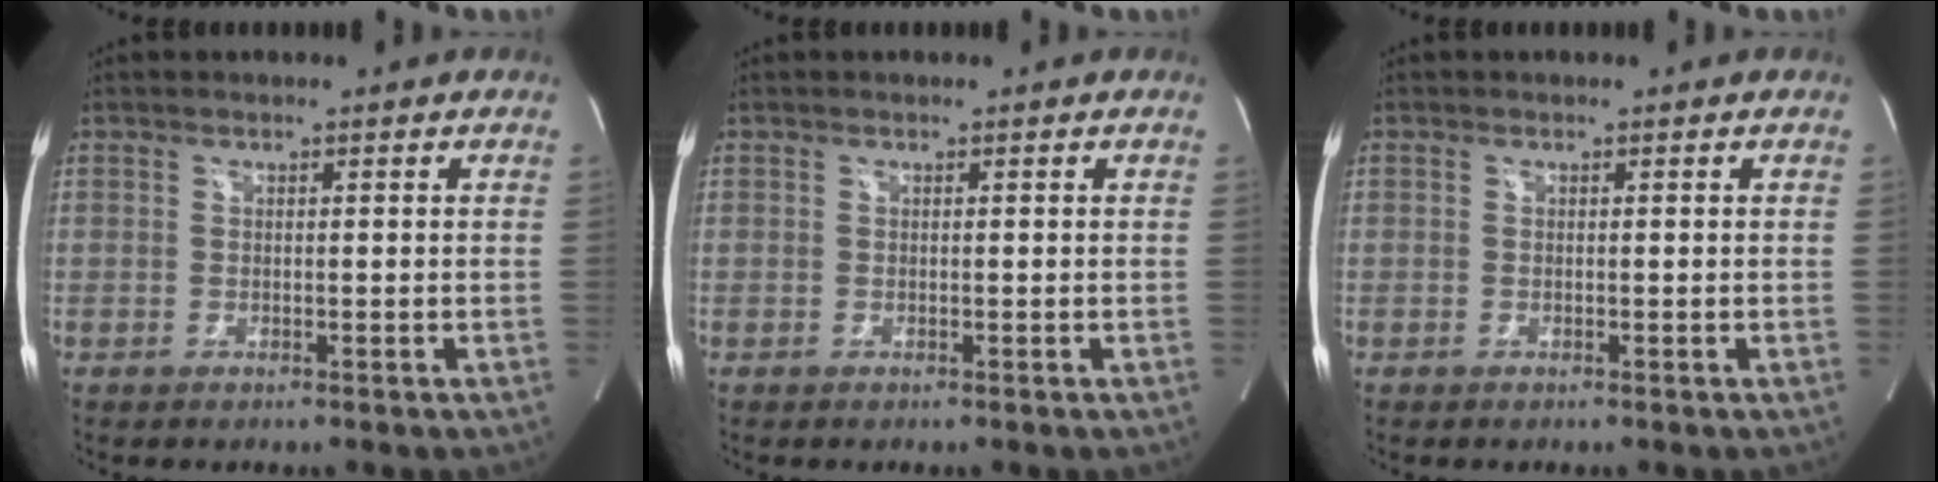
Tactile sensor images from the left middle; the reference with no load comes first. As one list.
[{"total": 0.0}, {"total": 0.0}]